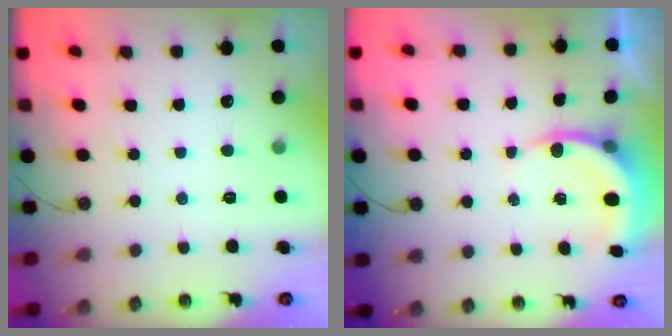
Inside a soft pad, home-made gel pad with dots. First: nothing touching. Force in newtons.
{"total": 5.1, "press": 5.0, "slide": 0.7}